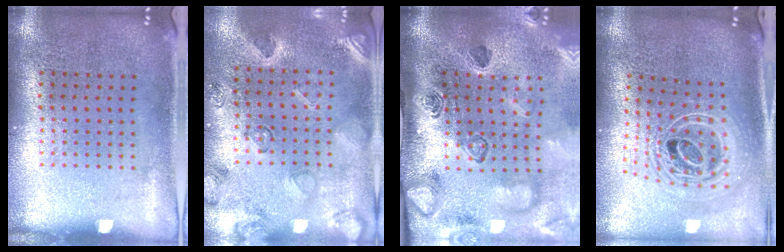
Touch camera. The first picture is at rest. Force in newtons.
{"total": 2.3, "press": 1.9, "slide": 1.3}
{"total": 4.8, "press": 3.4, "slide": 3.4}
{"total": 2.5, "press": 1.8, "slide": 1.8}